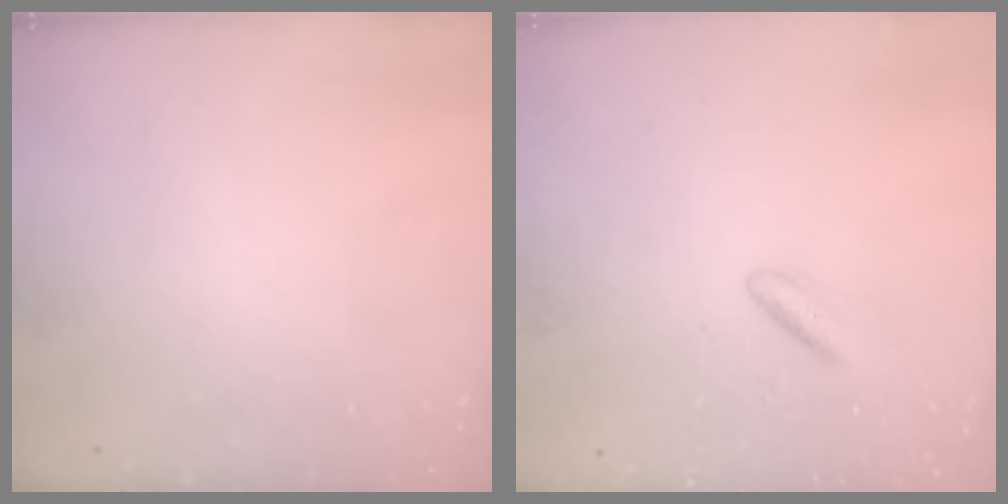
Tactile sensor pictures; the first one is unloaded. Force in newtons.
{"total": 2.7, "press": 2.4, "slide": 1.2}